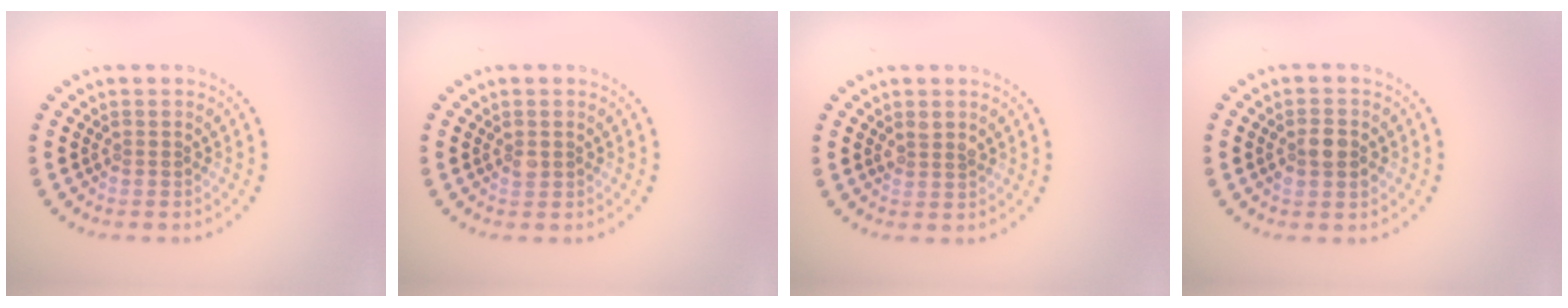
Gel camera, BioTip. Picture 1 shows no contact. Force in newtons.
{"total": 0.5, "press": 0.4, "slide": 0.3}
{"total": 1.1, "press": 1.0, "slide": 0.4}
{"total": 2.6, "press": 2.5, "slide": 0.3}